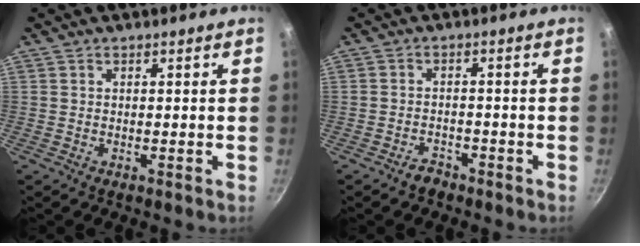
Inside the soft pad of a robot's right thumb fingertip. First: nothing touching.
{"total": 2.6, "force": [-2.1, 1.4, 0.5], "torque": [0.002, 0.029, -0.030]}